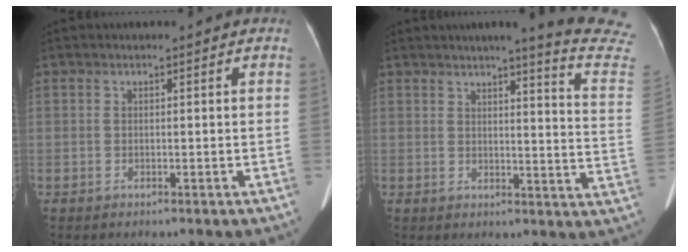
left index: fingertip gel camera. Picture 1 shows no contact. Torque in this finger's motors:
{"motor_torque": [0.79, -1.35, 0.05, 0.04]}